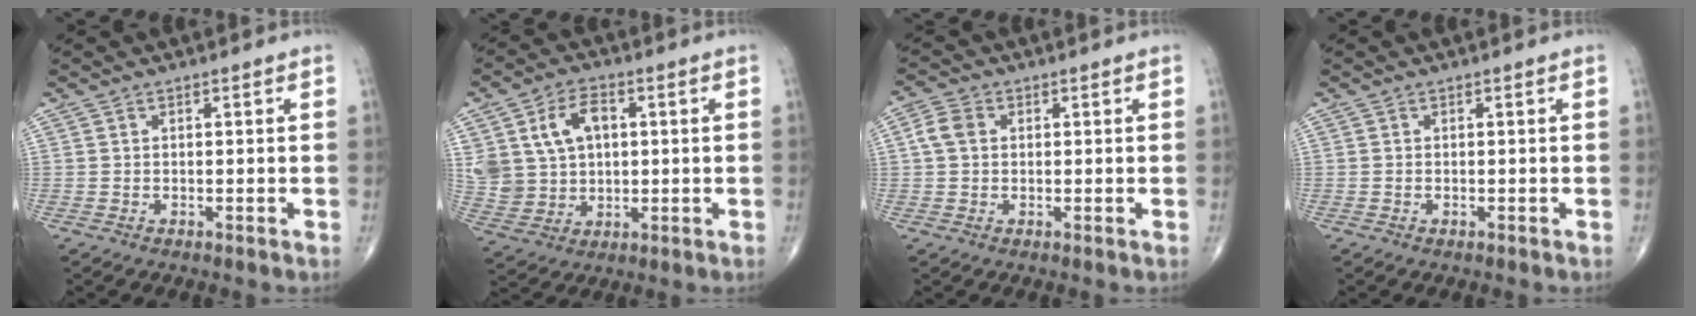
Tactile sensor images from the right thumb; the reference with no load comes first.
{"total": 12.3, "force": [3.2, 8.9, 7.8], "torque": [-0.128, 0.003, 0.068]}
{"total": 3.9, "force": [0.6, 3.0, 2.4], "torque": [-0.048, 0.011, 0.006]}
{"total": 0.0}